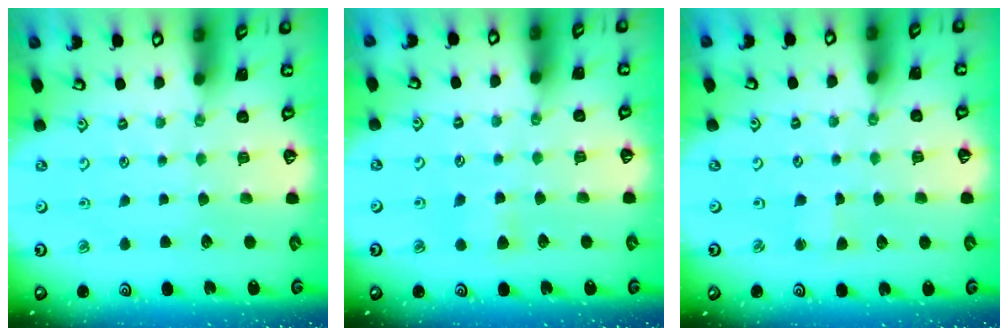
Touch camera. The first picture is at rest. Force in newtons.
{"total": 4.5, "press": 4.5, "slide": 0.7}
{"total": 2.0, "press": 2.0, "slide": 0.3}